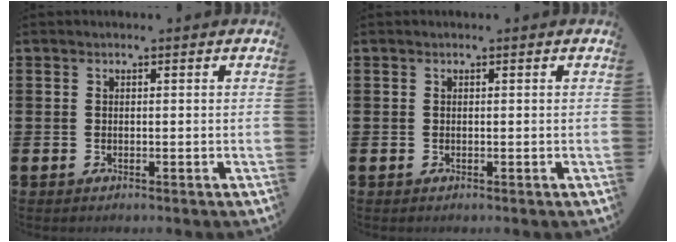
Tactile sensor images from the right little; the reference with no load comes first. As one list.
[{"total": 0.0}]